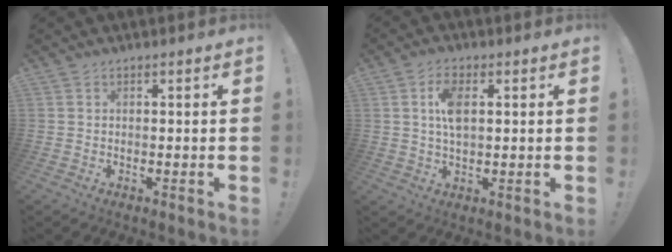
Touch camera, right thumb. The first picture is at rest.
{"total": 7.0, "force": [1.6, 3.5, 5.8], "torque": [-0.101, -0.003, 0.023]}